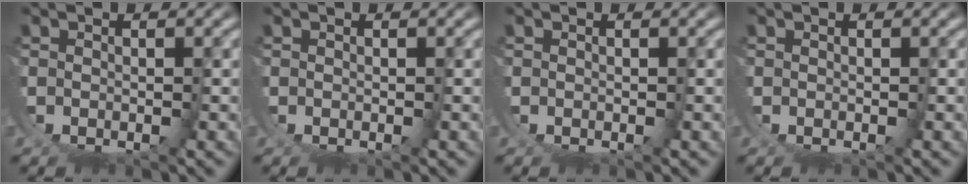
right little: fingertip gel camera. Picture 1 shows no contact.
{"total": 0.0}
{"total": 0.0}
{"total": 0.0}